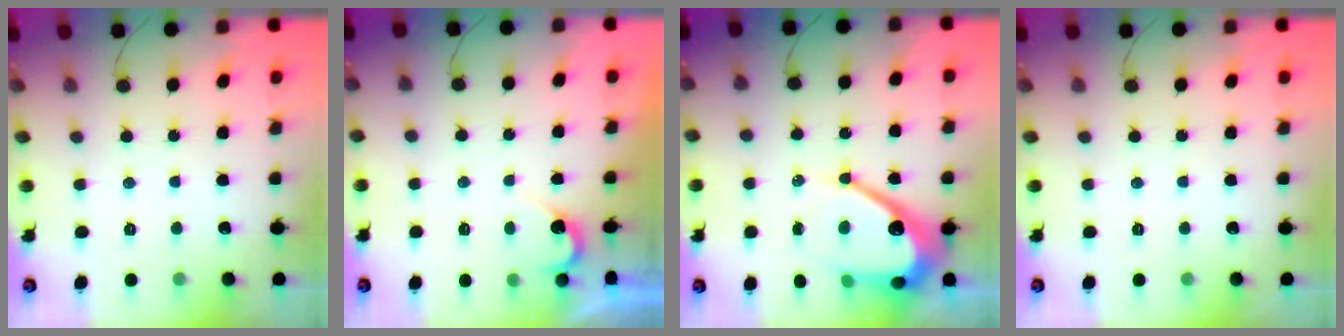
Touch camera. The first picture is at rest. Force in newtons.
{"total": 3.0, "press": 3.0, "slide": 0.3}
{"total": 13.6, "press": 13.5, "slide": 1.1}
{"total": 0.0}